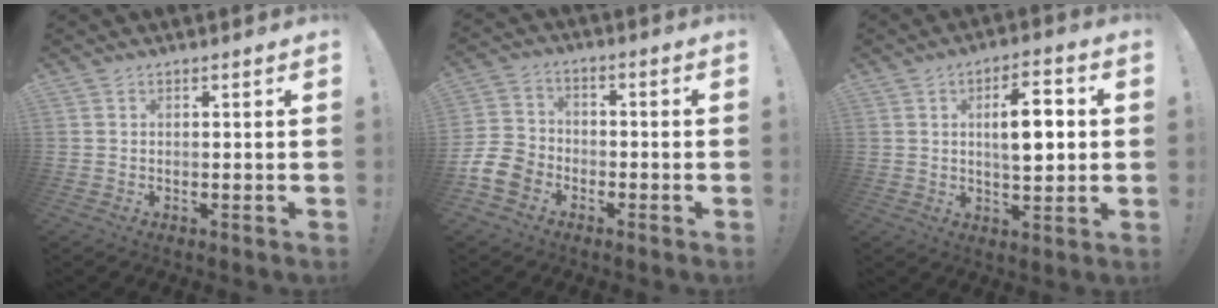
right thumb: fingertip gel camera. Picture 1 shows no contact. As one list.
[{"total": 10.4, "force": [-6.0, 7.6, 4.0], "torque": [-0.078, 0.045, -0.108]}, {"total": 10.0, "force": [1.1, 4.2, 9.0], "torque": [-0.126, 0.002, 0.013]}]